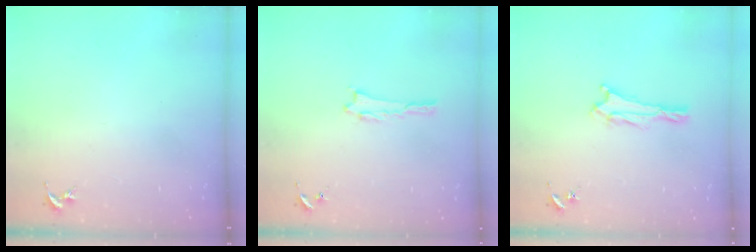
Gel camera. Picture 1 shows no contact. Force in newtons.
{"total": 0.0}
{"total": 0.7, "press": 0.7, "slide": 0.1}